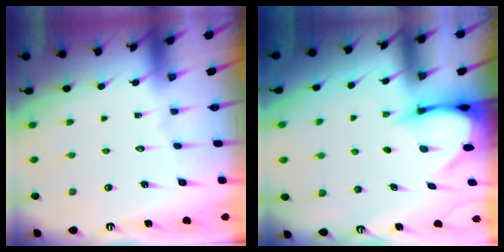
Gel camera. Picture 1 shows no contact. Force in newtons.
{"total": 3.3, "press": 3.3, "slide": 0.3}